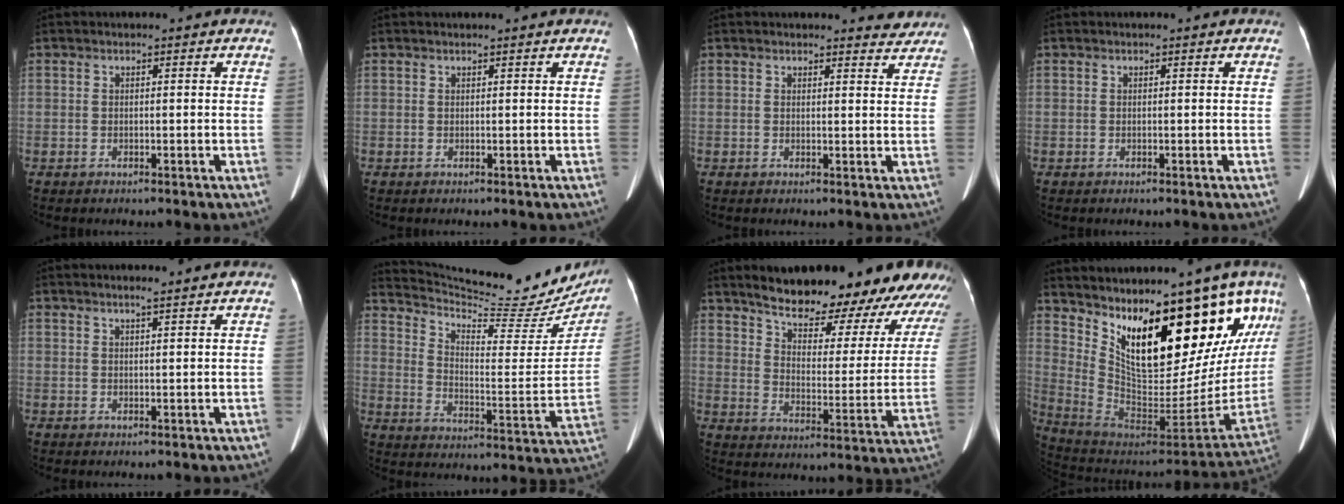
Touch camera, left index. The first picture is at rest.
{"total": 1.7, "force": [1.5, -0.3, 0.6], "torque": [-0.006, -0.003, 0.018]}
{"total": 4.2, "force": [4.1, 1.0, 0.5], "torque": [0.007, -0.025, 0.027]}
{"total": 0.0}
{"total": 1.8, "force": [1.5, -0.6, 0.8], "torque": [-0.012, -0.014, 0.023]}
{"total": 25.1, "force": [23.3, 4.3, 8.3], "torque": [-0.142, -0.087, 0.305]}
{"total": 26.8, "force": [23.0, 6.3, 12.1], "torque": [-0.169, -0.077, 0.281]}
{"total": 27.0, "force": [18.4, 8.5, 17.8], "torque": [-0.266, -0.035, 0.275]}